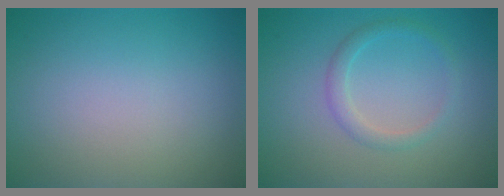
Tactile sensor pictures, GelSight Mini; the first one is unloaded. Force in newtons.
{"total": 1.7, "press": 1.7, "slide": 0.1}